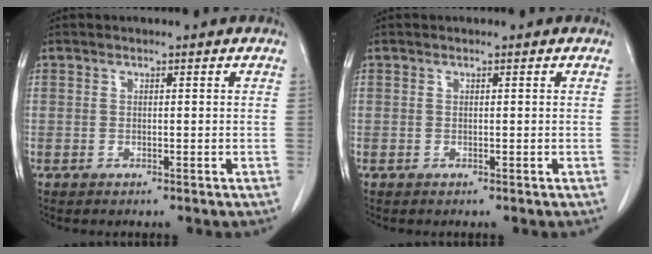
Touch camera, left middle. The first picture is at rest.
{"total": 0.0}